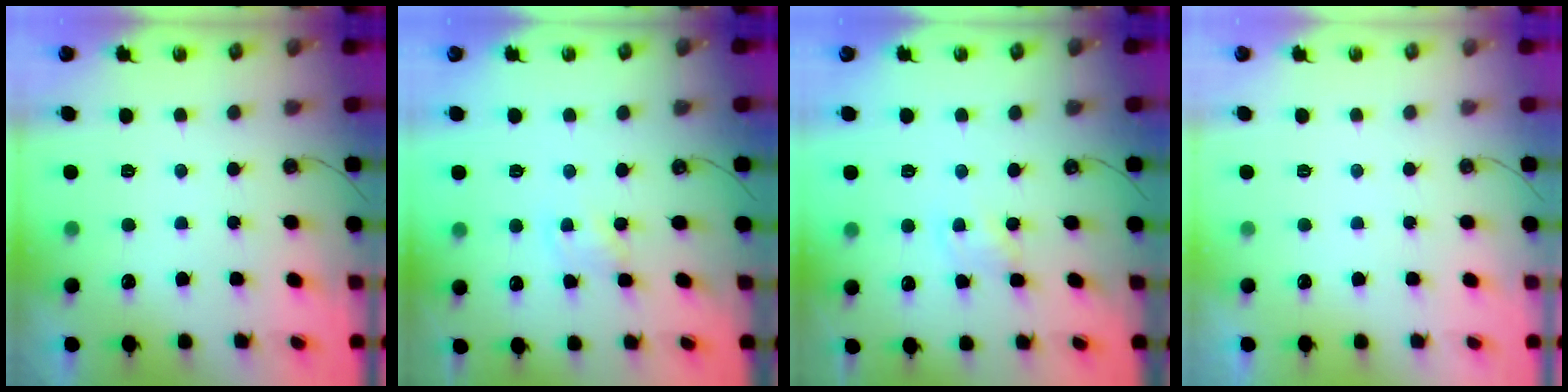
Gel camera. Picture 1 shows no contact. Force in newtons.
{"total": 2.7, "press": 2.7, "slide": 0.4}
{"total": 2.7, "press": 2.7, "slide": 0.4}
{"total": 0.0}